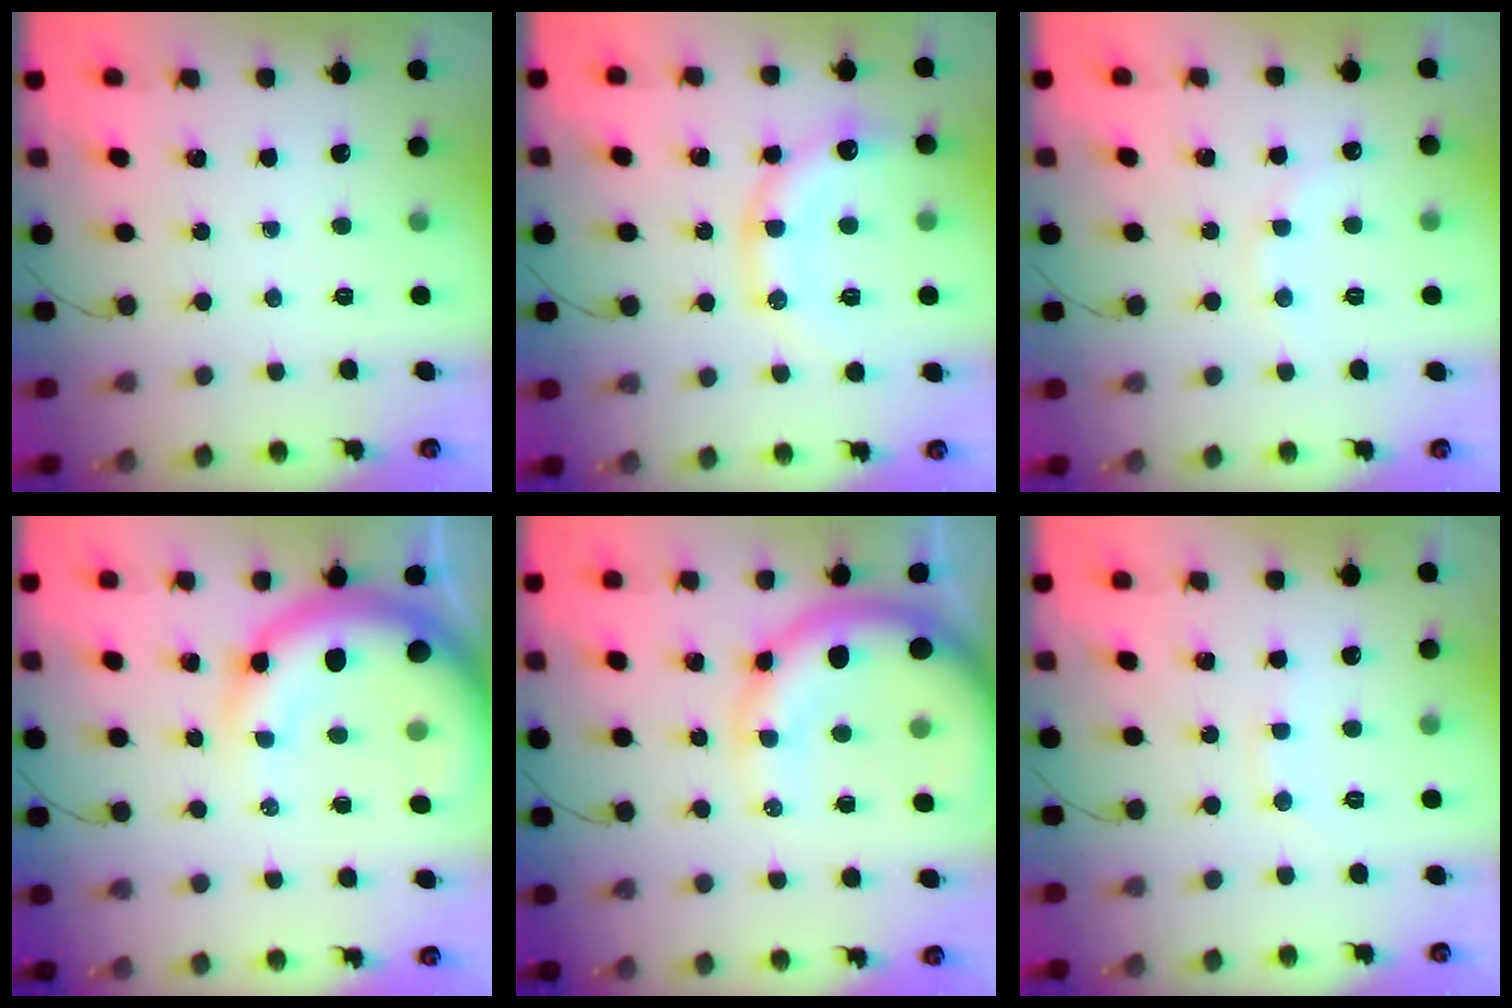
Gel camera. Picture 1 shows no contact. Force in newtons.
{"total": 12.9, "press": 12.8, "slide": 1.9}
{"total": 6.8, "press": 6.7, "slide": 1.3}
{"total": 14.1, "press": 13.7, "slide": 3.0}
{"total": 15.5, "press": 15.2, "slide": 3.2}
{"total": 6.4, "press": 6.2, "slide": 1.4}